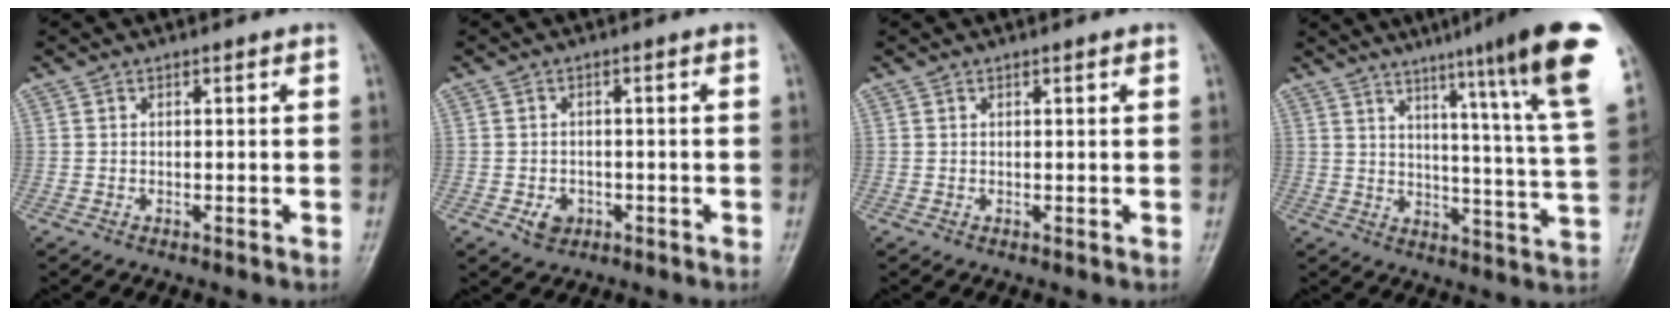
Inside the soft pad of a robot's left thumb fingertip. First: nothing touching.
{"total": 3.2, "force": [-1.2, 2.5, 1.5], "torque": [-0.014, 0.007, -0.014]}
{"total": 0.7, "force": [0.4, 0.0, 0.6], "torque": [-0.009, 0.000, 0.004]}
{"total": 20.7, "force": [12.6, 0.7, 16.4], "torque": [-0.206, -0.061, 0.161]}